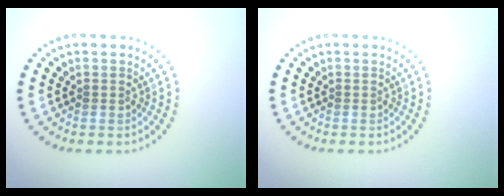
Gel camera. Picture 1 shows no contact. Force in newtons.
{"total": 0.0}